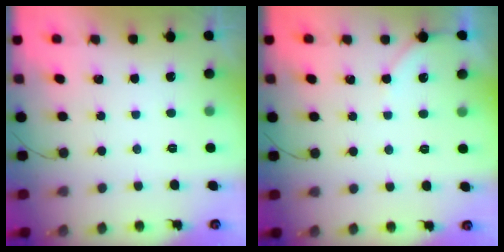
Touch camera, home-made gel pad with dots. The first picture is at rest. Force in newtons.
{"total": 2.8, "press": 2.8, "slide": 0.4}